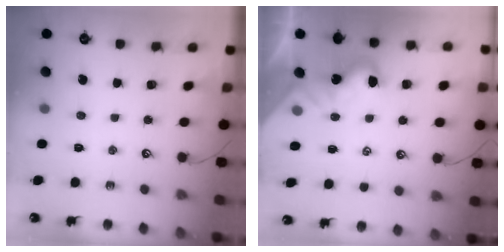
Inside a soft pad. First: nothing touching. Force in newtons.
{"total": 1.8, "press": 1.8, "slide": 0.5}